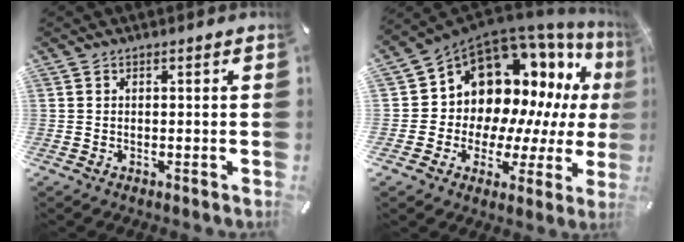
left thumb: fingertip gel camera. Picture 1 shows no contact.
{"total": 15.0, "force": [7.5, 11.6, 5.9], "torque": [-0.080, -0.099, 0.156]}